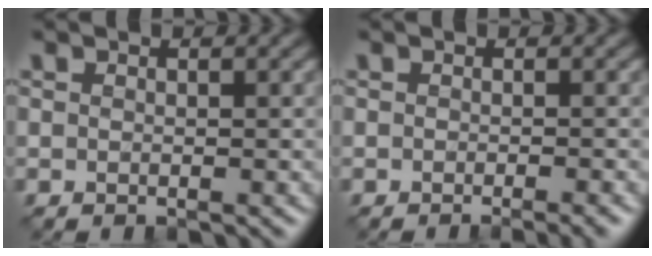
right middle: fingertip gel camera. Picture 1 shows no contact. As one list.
[{"total": 1.2, "force": [-0.8, -0.1, 0.9], "torque": [-0.015, -0.006, -0.011]}]